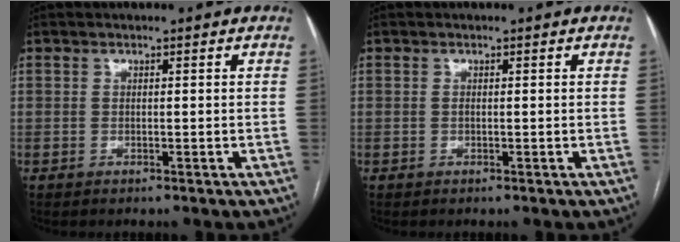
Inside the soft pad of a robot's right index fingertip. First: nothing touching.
{"total": 0.0}